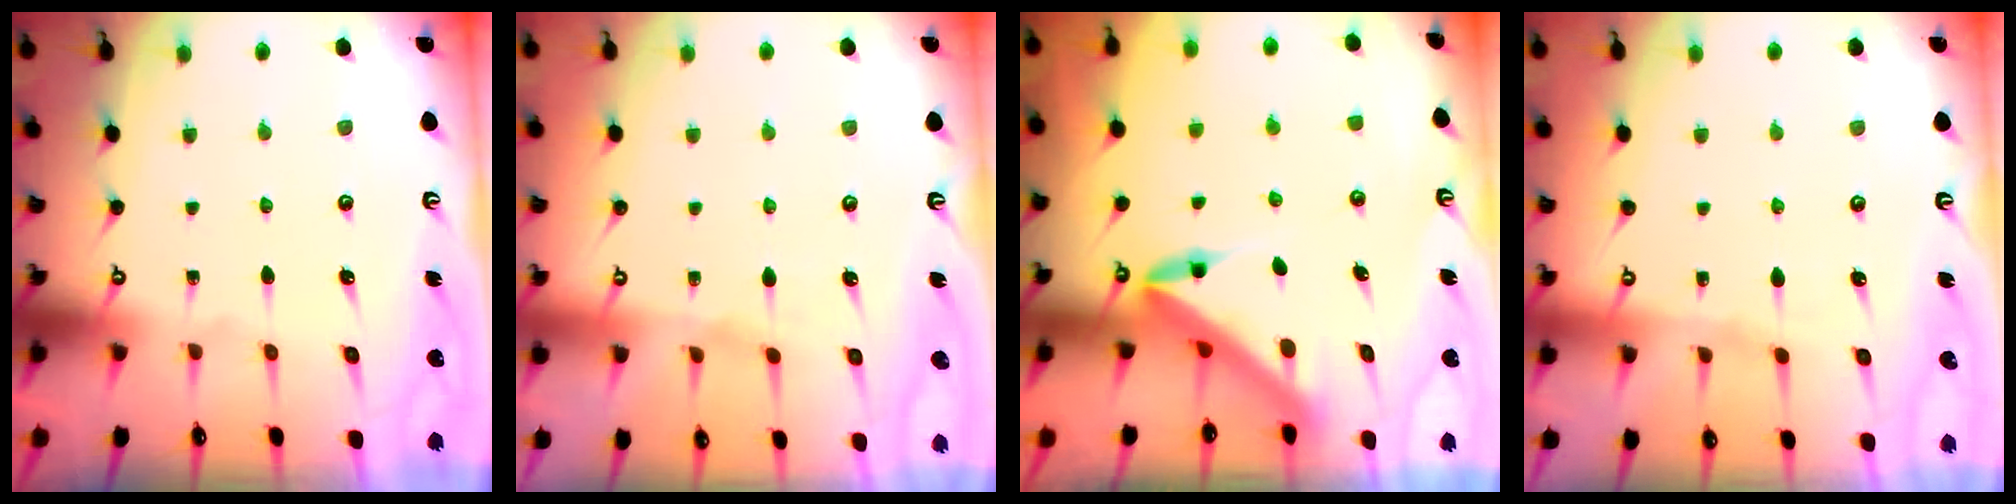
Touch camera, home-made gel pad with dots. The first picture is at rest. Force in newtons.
{"total": 3.7, "press": 3.6, "slide": 0.5}
{"total": 6.4, "press": 6.4, "slide": 0.3}
{"total": 2.9, "press": 2.9, "slide": 0.5}